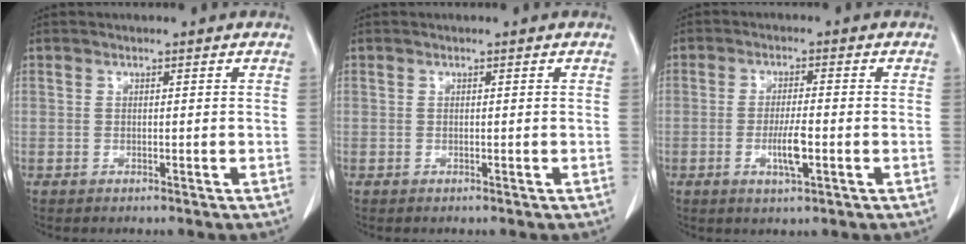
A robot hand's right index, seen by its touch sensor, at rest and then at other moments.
{"total": 0.0}
{"total": 4.6, "force": [-1.3, 0.5, 4.3], "torque": [-0.083, -0.005, -0.021]}